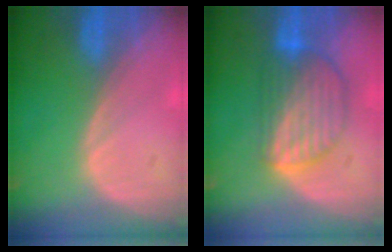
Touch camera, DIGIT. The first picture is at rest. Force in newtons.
{"total": 8.5, "press": 7.6, "slide": 3.9}